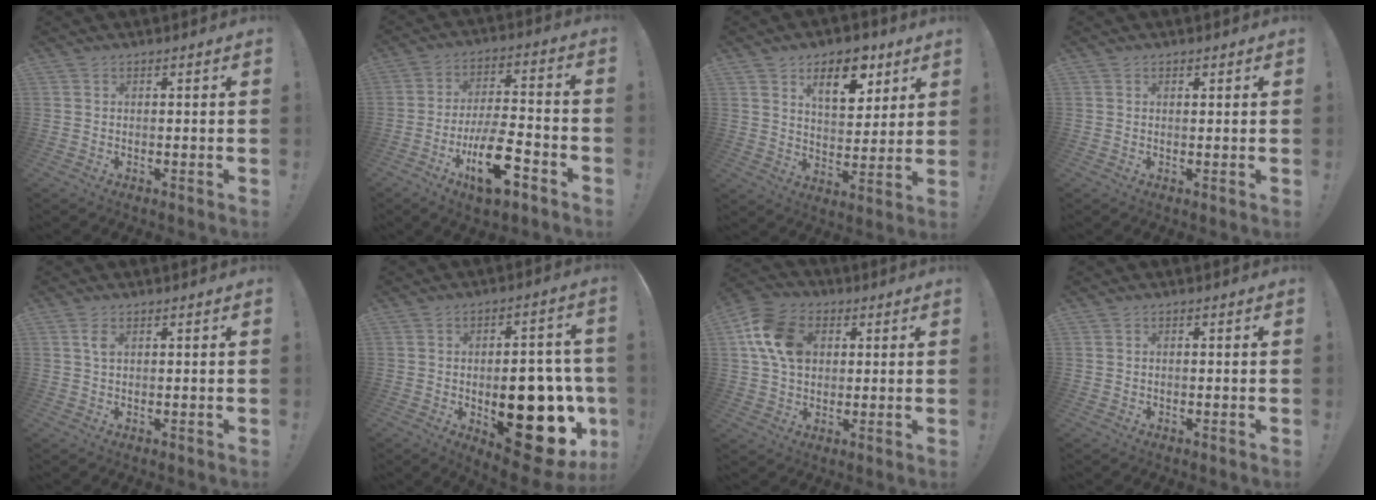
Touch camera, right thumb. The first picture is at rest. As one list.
[{"total": 16.2, "force": [-7.7, 6.0, 12.9], "torque": [-0.208, 0.045, -0.119]}, {"total": 12.6, "force": [6.8, 6.9, 8.0], "torque": [-0.104, -0.026, 0.118]}, {"total": 0.7, "force": [0.5, 0.4, 0.2], "torque": [0.008, -0.004, 0.008]}, {"total": 2.5, "force": [0.9, 1.1, 2.1], "torque": [-0.042, 0.004, 0.015]}, {"total": 22.8, "force": [-4.3, 11.3, 19.3], "torque": [-0.235, 0.011, -0.042]}, {"total": 14.3, "force": [3.7, 10.7, 8.8], "torque": [-0.150, 0.004, 0.074]}, {"total": 0.7, "force": [-0.3, 0.6, 0.3], "torque": [-0.011, 0.004, -0.004]}]